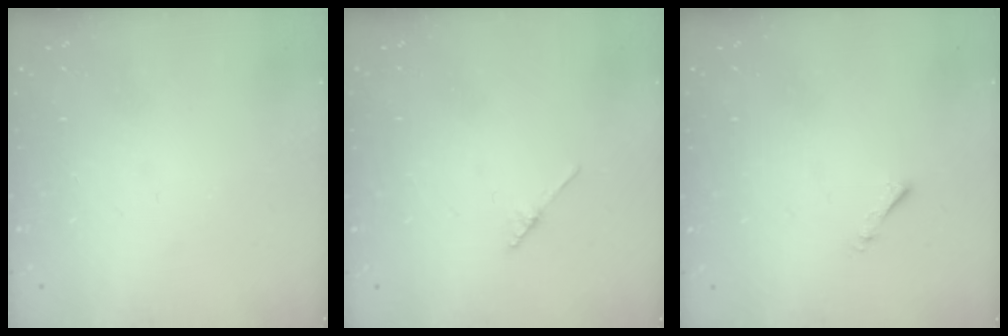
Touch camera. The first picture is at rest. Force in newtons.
{"total": 2.1, "press": 2.1, "slide": 0.1}
{"total": 0.8, "press": 0.7, "slide": 0.3}